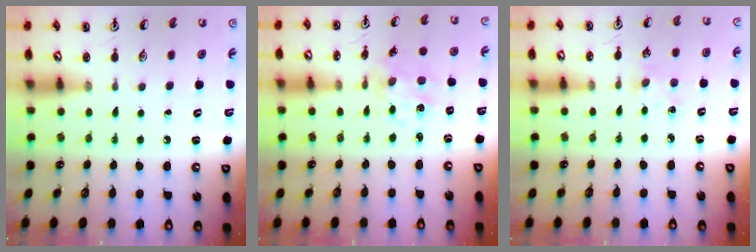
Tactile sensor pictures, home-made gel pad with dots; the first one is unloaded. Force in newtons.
{"total": 2.9, "press": 2.9, "slide": 0.2}
{"total": 2.9, "press": 2.9, "slide": 0.4}